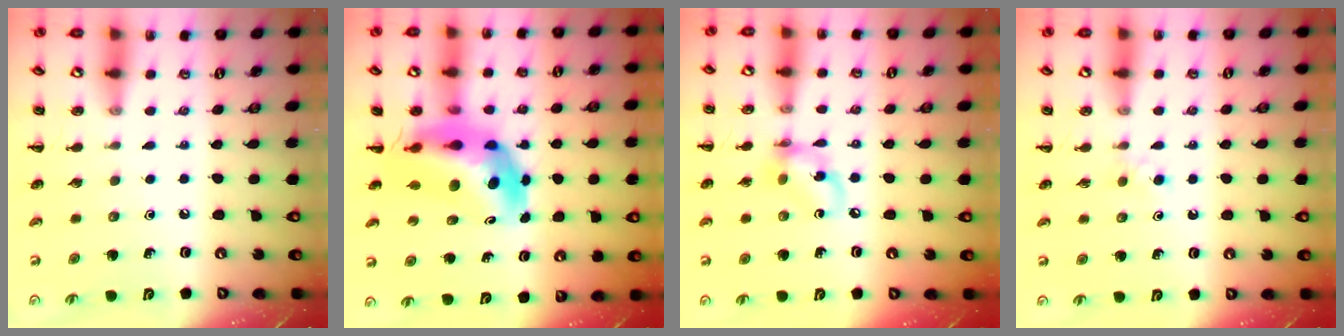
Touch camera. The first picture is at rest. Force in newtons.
{"total": 10.1, "press": 9.6, "slide": 3.3}
{"total": 8.3, "press": 8.2, "slide": 1.5}
{"total": 2.6, "press": 2.4, "slide": 1.0}